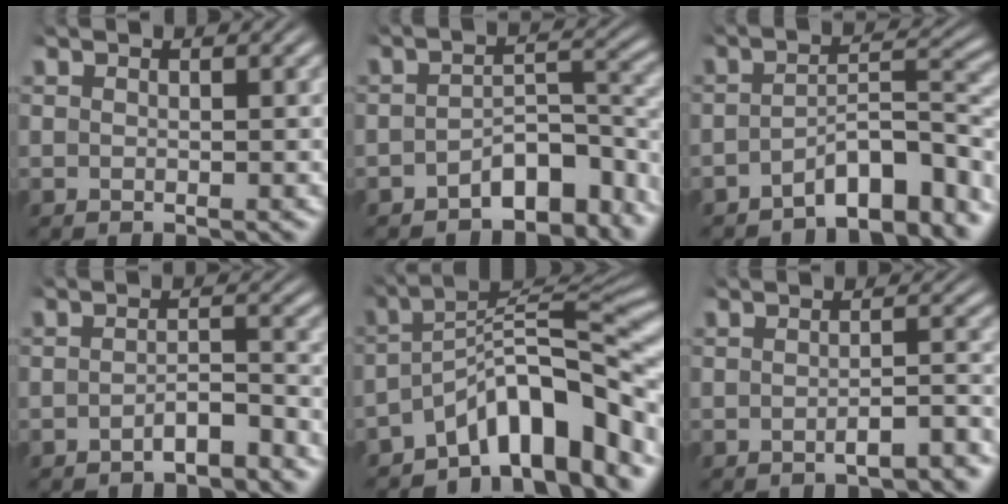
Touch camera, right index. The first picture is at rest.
{"total": 4.8, "force": [-3.6, 1.4, 2.9], "torque": [-0.031, -0.006, -0.054]}
{"total": 5.8, "force": [-4.2, 1.1, 3.8], "torque": [-0.043, -0.010, -0.062]}
{"total": 2.5, "force": [-2.3, 0.3, 1.1], "torque": [-0.007, -0.005, -0.042]}
{"total": 9.2, "force": [-3.6, 3.8, 7.5], "torque": [-0.118, -0.020, -0.046]}
{"total": 2.8, "force": [-2.6, 0.3, 1.0], "torque": [-0.012, -0.002, -0.043]}